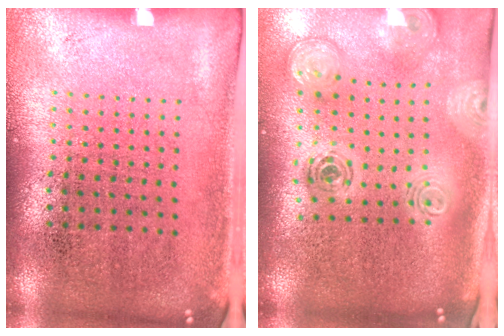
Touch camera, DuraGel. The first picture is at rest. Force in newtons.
{"total": 2.1, "press": 1.7, "slide": 1.2}